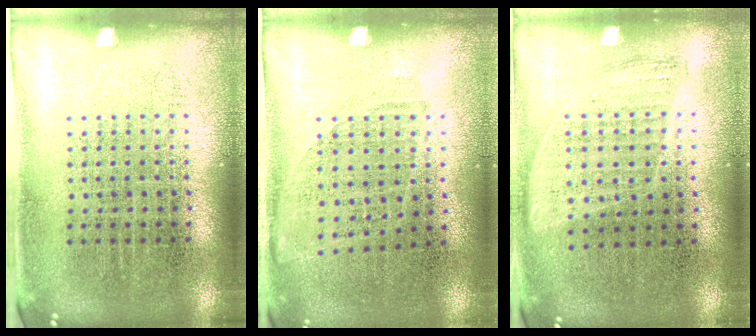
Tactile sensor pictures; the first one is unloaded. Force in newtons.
{"total": 0.9, "press": 0.8, "slide": 0.5}
{"total": 0.9, "press": 0.8, "slide": 0.5}